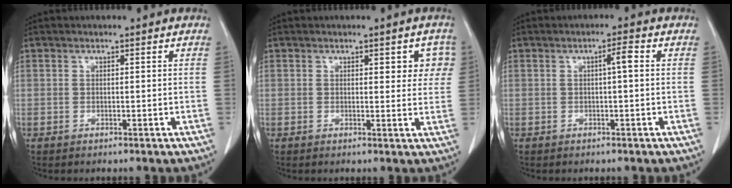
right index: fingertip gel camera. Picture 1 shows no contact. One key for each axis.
{"total": 4.0, "fx": 1.5, "fy": 1.9, "fz": 3.2, "tx": -0.025, "ty": 0.006, "tz": 0.015}
{"total": 2.1, "fx": 0.3, "fy": 0.1, "fz": 2.1, "tx": -0.034, "ty": 0.006, "tz": 0.004}